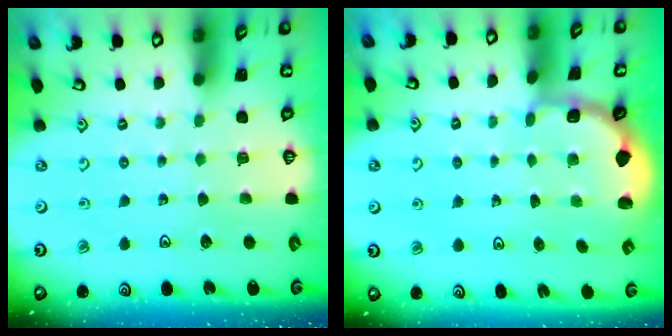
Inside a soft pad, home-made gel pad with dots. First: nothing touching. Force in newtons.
{"total": 1.8, "press": 1.6, "slide": 0.7}